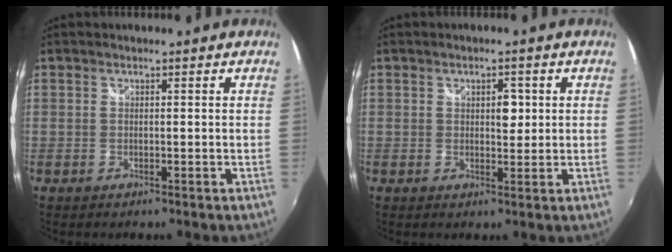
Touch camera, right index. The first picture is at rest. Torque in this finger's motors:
{"motor_torque": [0.33, -0.15, 0.02, 0.03]}